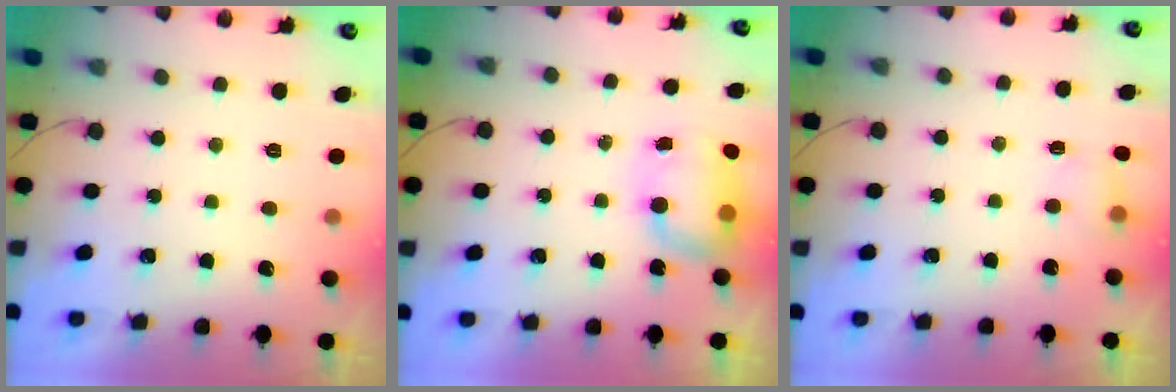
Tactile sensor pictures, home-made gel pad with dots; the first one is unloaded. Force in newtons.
{"total": 7.8, "press": 7.7, "slide": 1.1}
{"total": 3.5, "press": 3.3, "slide": 1.0}